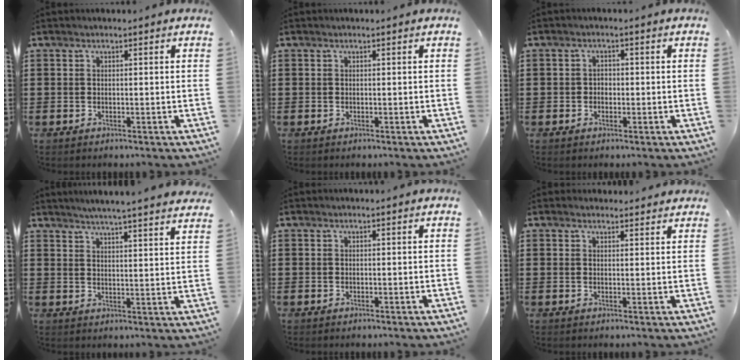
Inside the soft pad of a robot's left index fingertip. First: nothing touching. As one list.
[{"total": 0.0}, {"total": 1.4, "force": [-0.6, 1.1, 0.5], "torque": [-0.014, 0.003, -0.014]}, {"total": 4.2, "force": [4.0, -0.9, 0.9], "torque": [-0.031, -0.022, 0.069]}, {"total": 0.0}, {"total": 1.6, "force": [1.5, 0.5, 0.1], "torque": [-0.005, 0.004, 0.030]}]